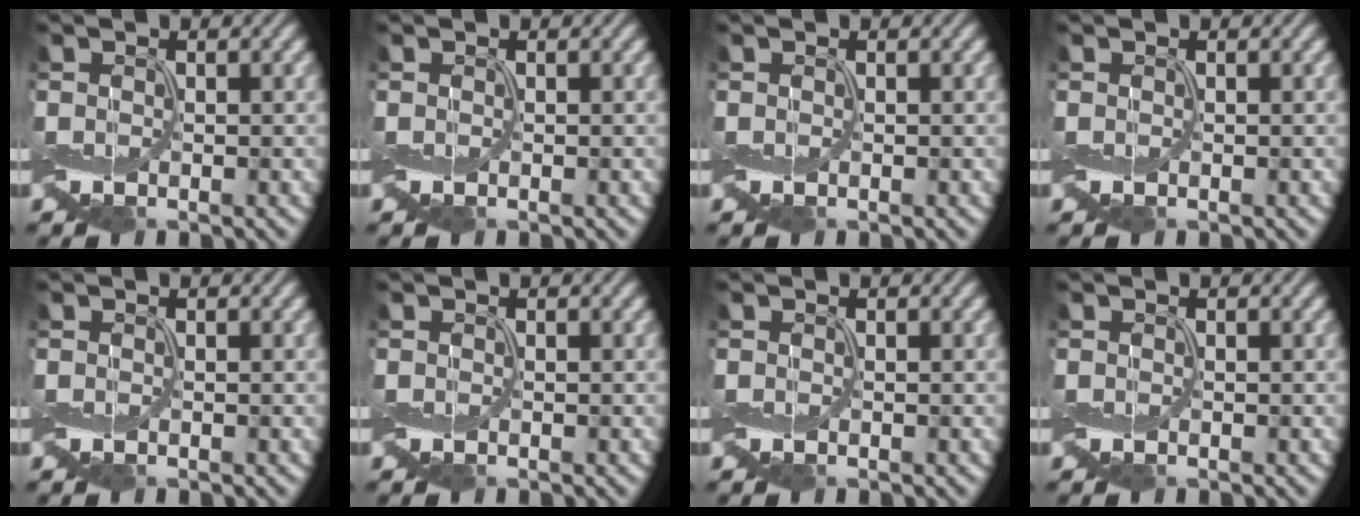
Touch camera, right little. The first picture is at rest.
{"total": 0.0}
{"total": 0.0}
{"total": 0.0}
{"total": 0.0}
{"total": 0.0}
{"total": 0.0}
{"total": 0.0}